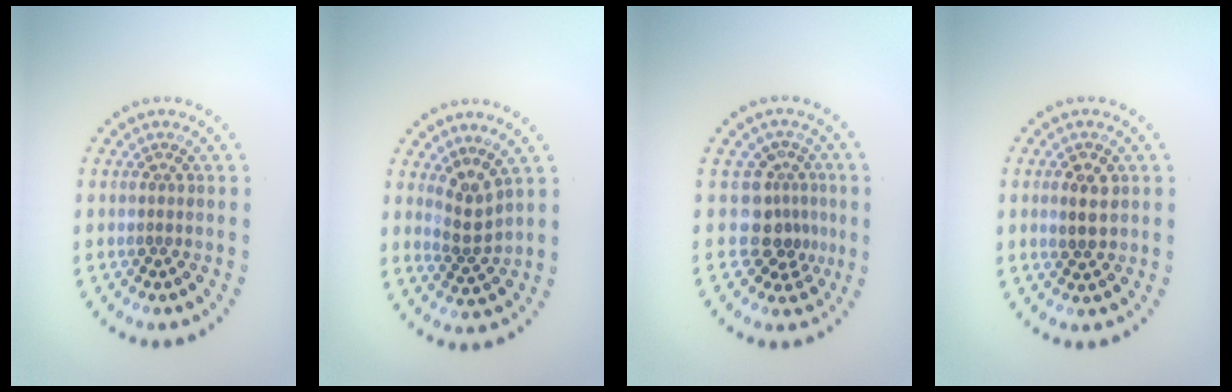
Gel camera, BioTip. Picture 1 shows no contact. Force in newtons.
{"total": 2.6, "press": 1.8, "slide": 1.9}
{"total": 3.4, "press": 2.3, "slide": 2.5}
{"total": 2.4, "press": 2.3, "slide": 0.5}